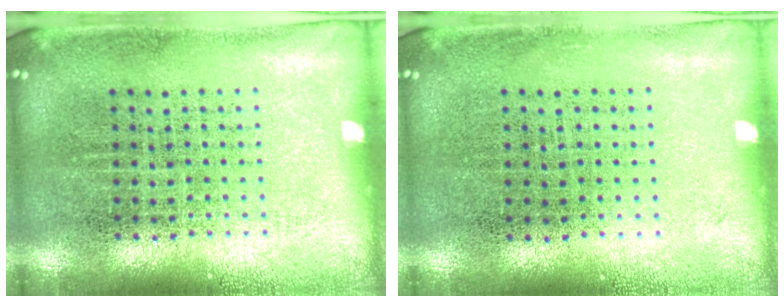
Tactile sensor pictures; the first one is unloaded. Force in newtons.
{"total": 0.0}